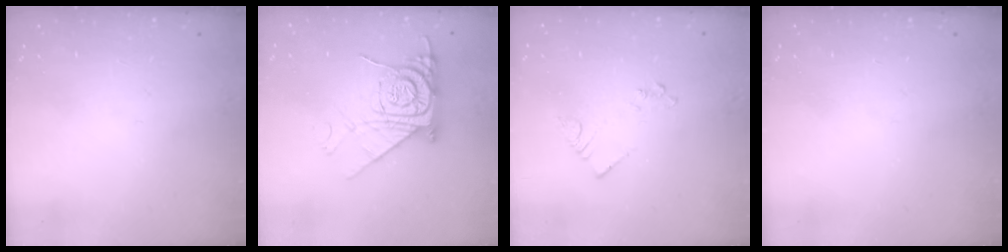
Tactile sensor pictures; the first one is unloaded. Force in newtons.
{"total": 12.8, "press": 12.7, "slide": 1.2}
{"total": 3.6, "press": 3.6, "slide": 0.6}
{"total": 0.0}